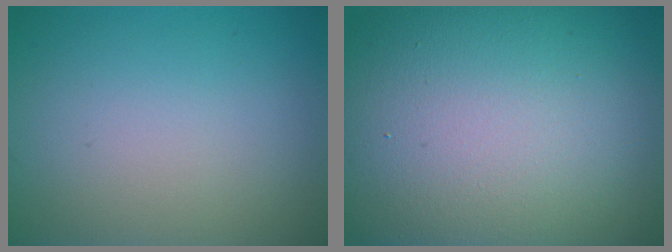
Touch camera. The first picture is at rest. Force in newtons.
{"total": 19.8, "press": 19.7, "slide": 1.2}